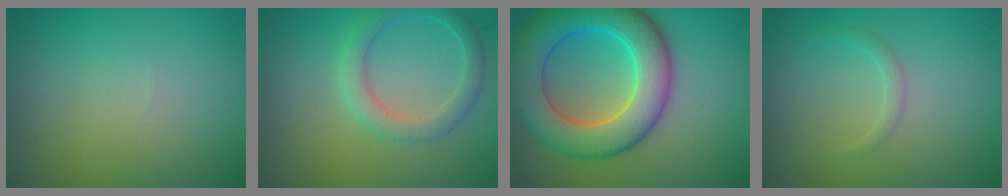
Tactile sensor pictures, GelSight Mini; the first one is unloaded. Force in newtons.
{"total": 2.7, "press": 2.7, "slide": 0.1}
{"total": 9.4, "press": 9.4, "slide": 0.2}
{"total": 0.9, "press": 0.9, "slide": 0.0}